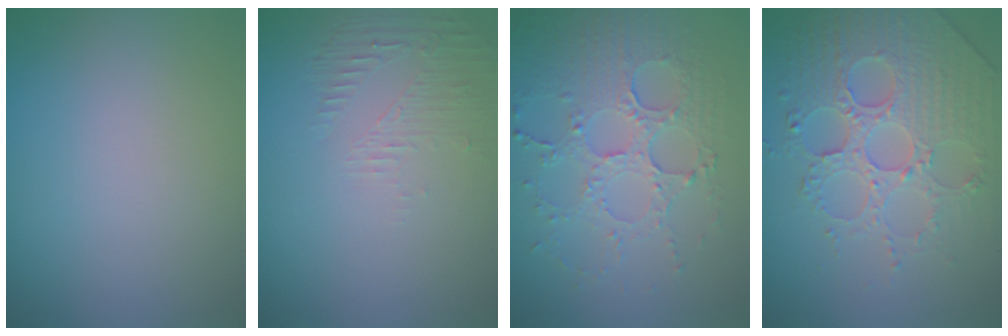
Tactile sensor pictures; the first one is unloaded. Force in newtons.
{"total": 1.6, "press": 0.4, "slide": 1.6}
{"total": 5.5, "press": 3.8, "slide": 4.0}
{"total": 5.2, "press": 5.0, "slide": 1.6}